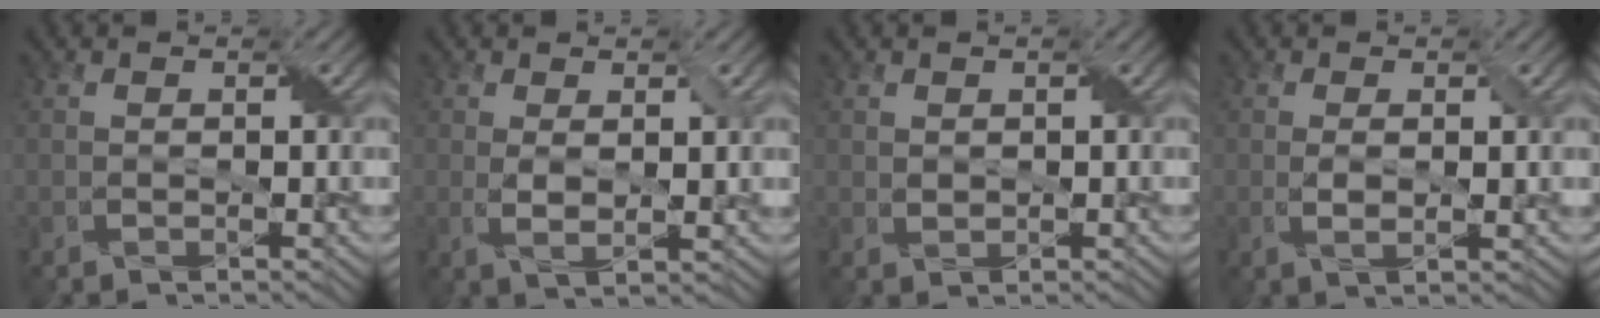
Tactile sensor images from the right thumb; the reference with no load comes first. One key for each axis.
{"total": 3.4, "fx": 0.9, "fy": 1.0, "fz": 3.1, "tx": -0.068, "ty": -0.005, "tz": 0.019}
{"total": 0.8, "fx": 0.5, "fy": 0.5, "fz": 0.4, "tx": -0.013, "ty": 0.001, "tz": 0.016}
{"total": 2.6, "fx": 0.3, "fy": 0.7, "fz": 2.5, "tx": -0.052, "ty": -0.003, "tz": 0.008}